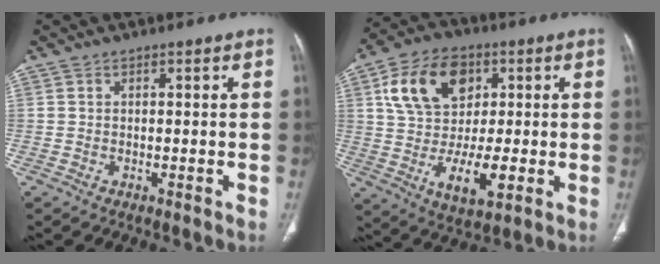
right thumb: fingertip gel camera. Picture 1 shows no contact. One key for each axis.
{"total": 18.2, "fx": 2.8, "fy": 11.9, "fz": 13.5, "tx": -0.208, "ty": -0.002, "tz": 0.051}